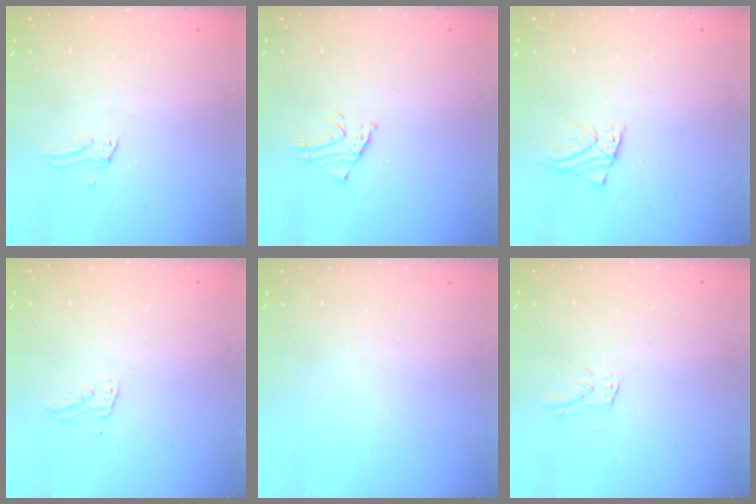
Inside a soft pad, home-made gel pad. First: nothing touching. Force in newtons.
{"total": 1.9, "press": 1.9, "slide": 0.1}
{"total": 1.7, "press": 1.7, "slide": 0.2}
{"total": 2.7, "press": 2.7, "slide": 0.2}
{"total": 0.0}
{"total": 5.0, "press": 4.9, "slide": 0.5}